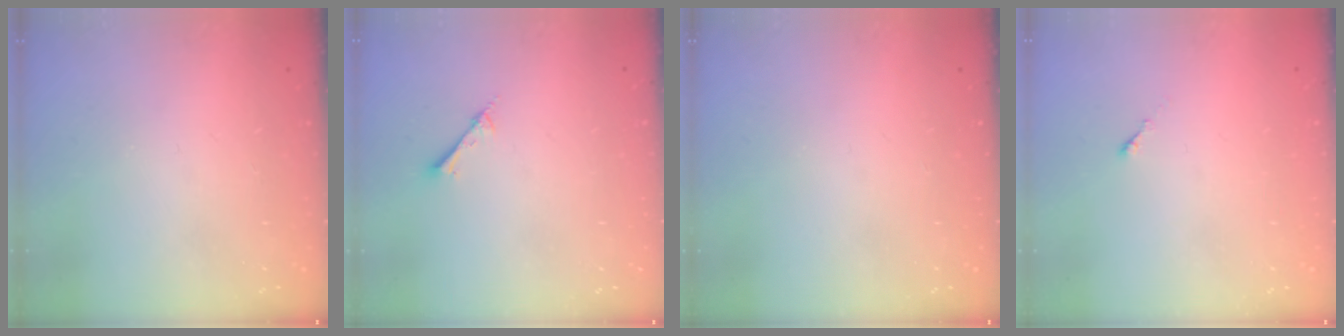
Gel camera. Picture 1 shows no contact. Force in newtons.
{"total": 1.5, "press": 1.4, "slide": 0.2}
{"total": 0.0}
{"total": 0.0}